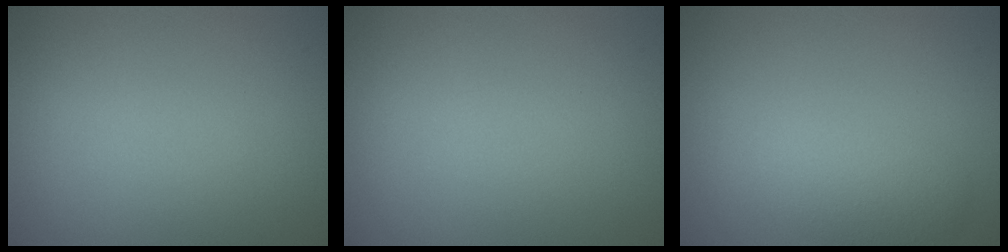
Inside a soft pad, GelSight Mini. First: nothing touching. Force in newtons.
{"total": 0.5, "press": 0.5, "slide": 0.1}
{"total": 2.9, "press": 2.9, "slide": 0.1}